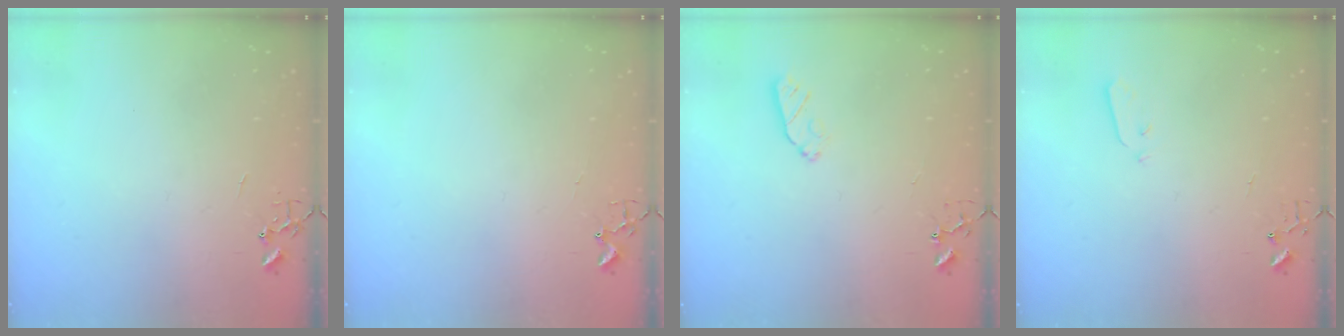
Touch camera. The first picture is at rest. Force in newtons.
{"total": 1.8, "press": 1.8, "slide": 0.2}
{"total": 5.5, "press": 5.4, "slide": 1.1}
{"total": 3.2, "press": 3.2, "slide": 0.1}